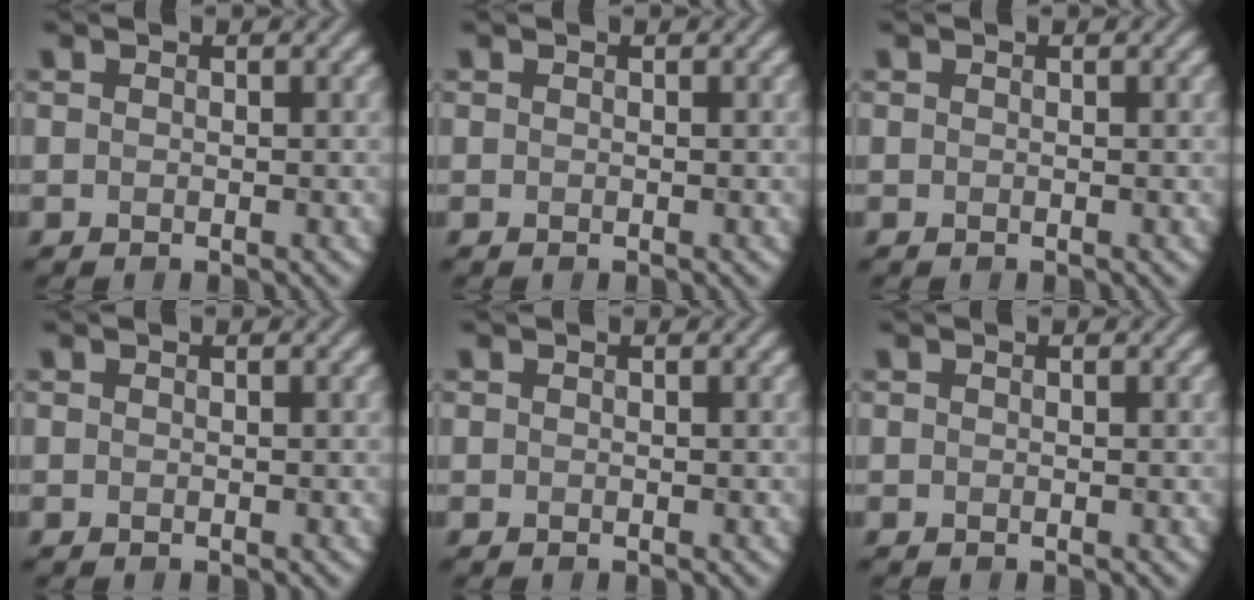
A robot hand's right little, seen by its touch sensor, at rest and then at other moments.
{"total": 0.0}
{"total": 0.0}
{"total": 0.0}
{"total": 0.0}
{"total": 0.0}